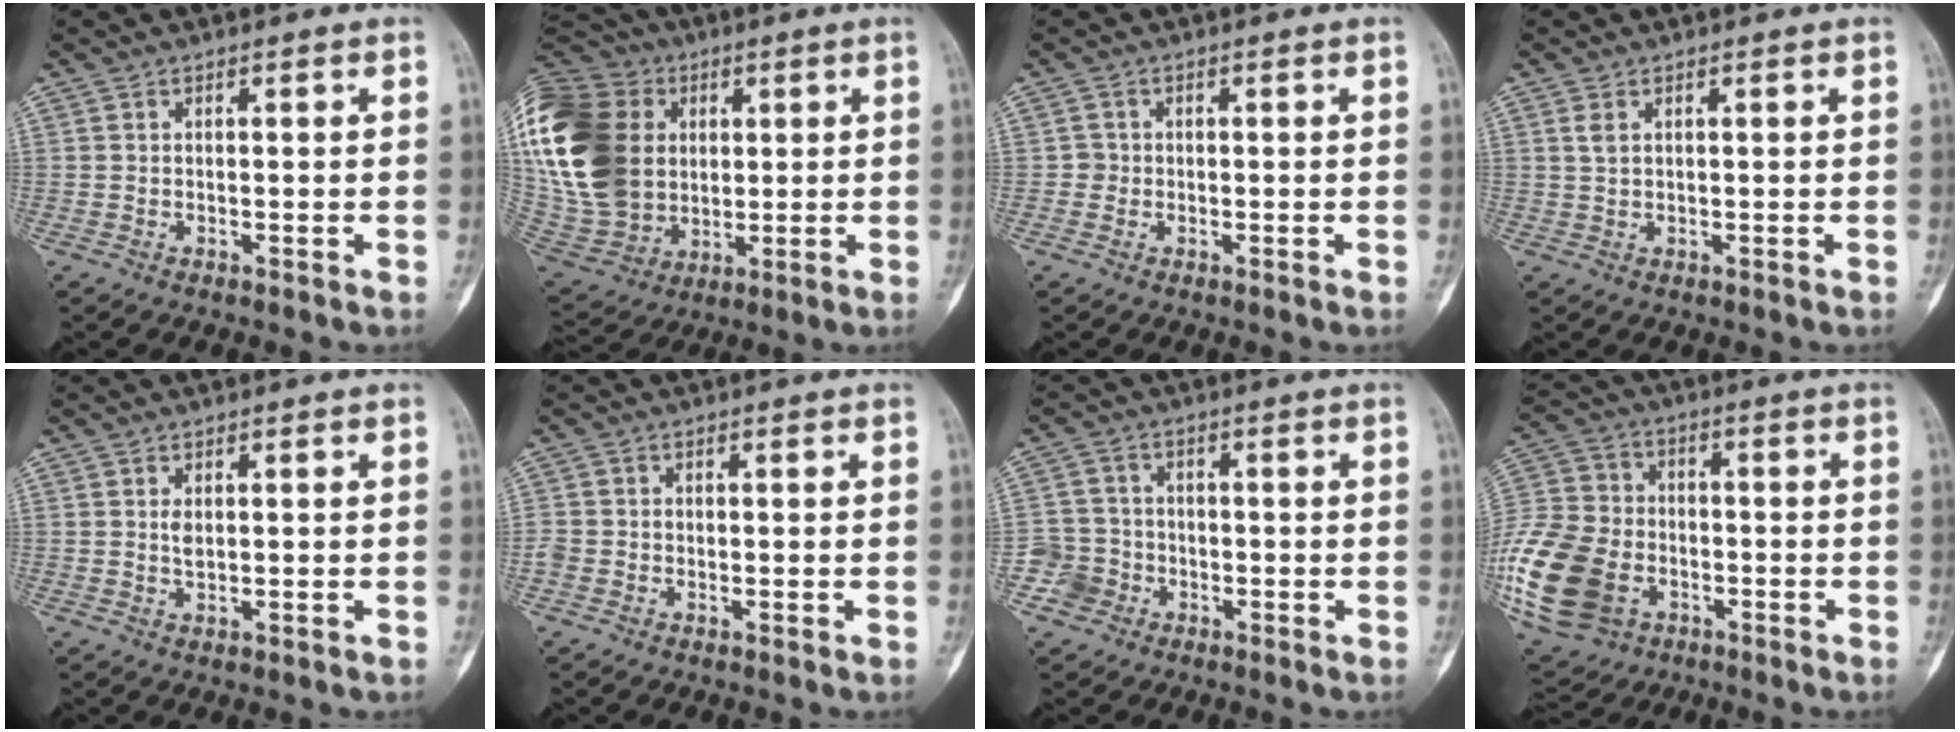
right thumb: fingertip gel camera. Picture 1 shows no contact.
{"total": 28.5, "force": [4.5, 22.1, 17.3], "torque": [-0.389, 0.021, 0.097]}
{"total": 1.3, "force": [-0.2, 1.3, 0.1], "torque": [0.009, 0.006, -0.008]}
{"total": 1.7, "force": [0.8, 0.9, 1.2], "torque": [-0.028, 0.004, 0.023]}
{"total": 1.6, "force": [0.2, 0.9, 1.4], "torque": [-0.022, -0.002, 0.004]}
{"total": 2.1, "force": [-0.7, 1.9, 0.7], "torque": [-0.007, 0.010, -0.017]}
{"total": 5.0, "force": [-2.3, 4.4, 0.1], "torque": [0.026, 0.020, -0.048]}
{"total": 23.3, "force": [-7.2, 17.3, 13.9], "torque": [-0.331, 0.019, -0.123]}